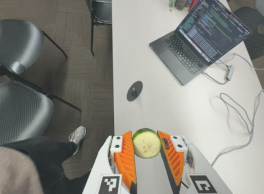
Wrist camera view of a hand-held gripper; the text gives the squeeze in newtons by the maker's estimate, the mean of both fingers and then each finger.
{"total": 9.7, "left": 9.3, "right": 10.0}